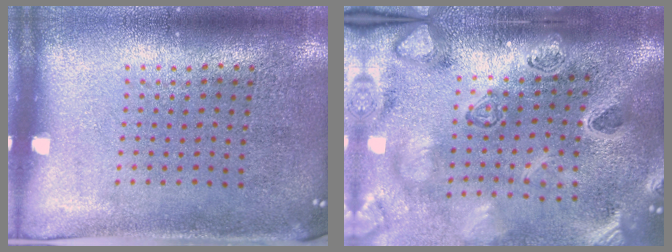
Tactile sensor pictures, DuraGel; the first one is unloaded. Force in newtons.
{"total": 4.3, "press": 3.3, "slide": 2.8}